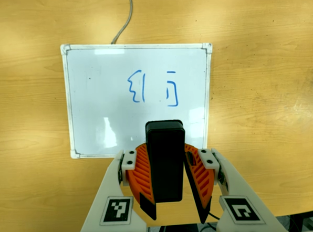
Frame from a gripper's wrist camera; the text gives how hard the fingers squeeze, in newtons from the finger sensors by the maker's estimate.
{"total": 8.8, "left": 9.4, "right": 8.2}